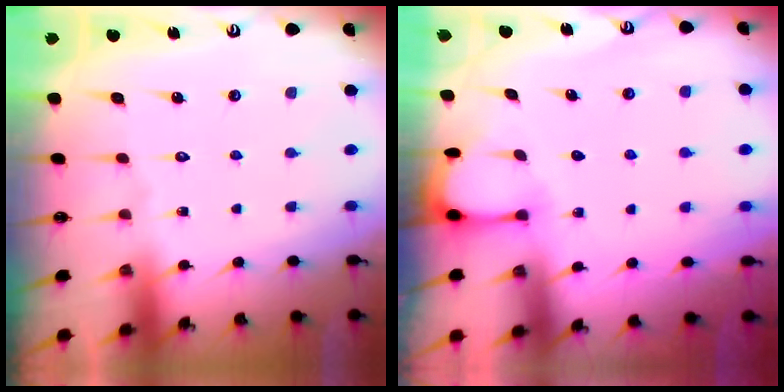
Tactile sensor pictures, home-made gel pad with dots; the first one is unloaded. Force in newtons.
{"total": 2.3, "press": 2.3, "slide": 0.3}